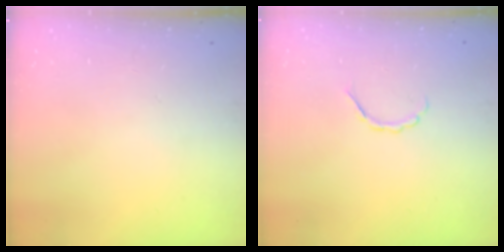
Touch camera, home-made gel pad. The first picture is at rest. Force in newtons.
{"total": 3.5, "press": 3.4, "slide": 0.7}